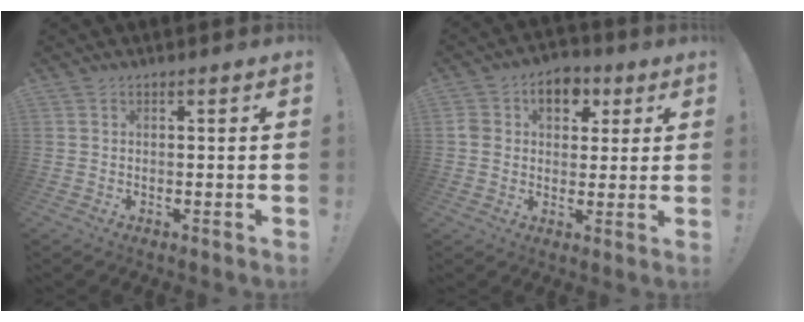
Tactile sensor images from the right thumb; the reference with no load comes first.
{"total": 9.5, "force": [3.0, 7.7, 4.7], "torque": [-0.070, 0.002, 0.061]}